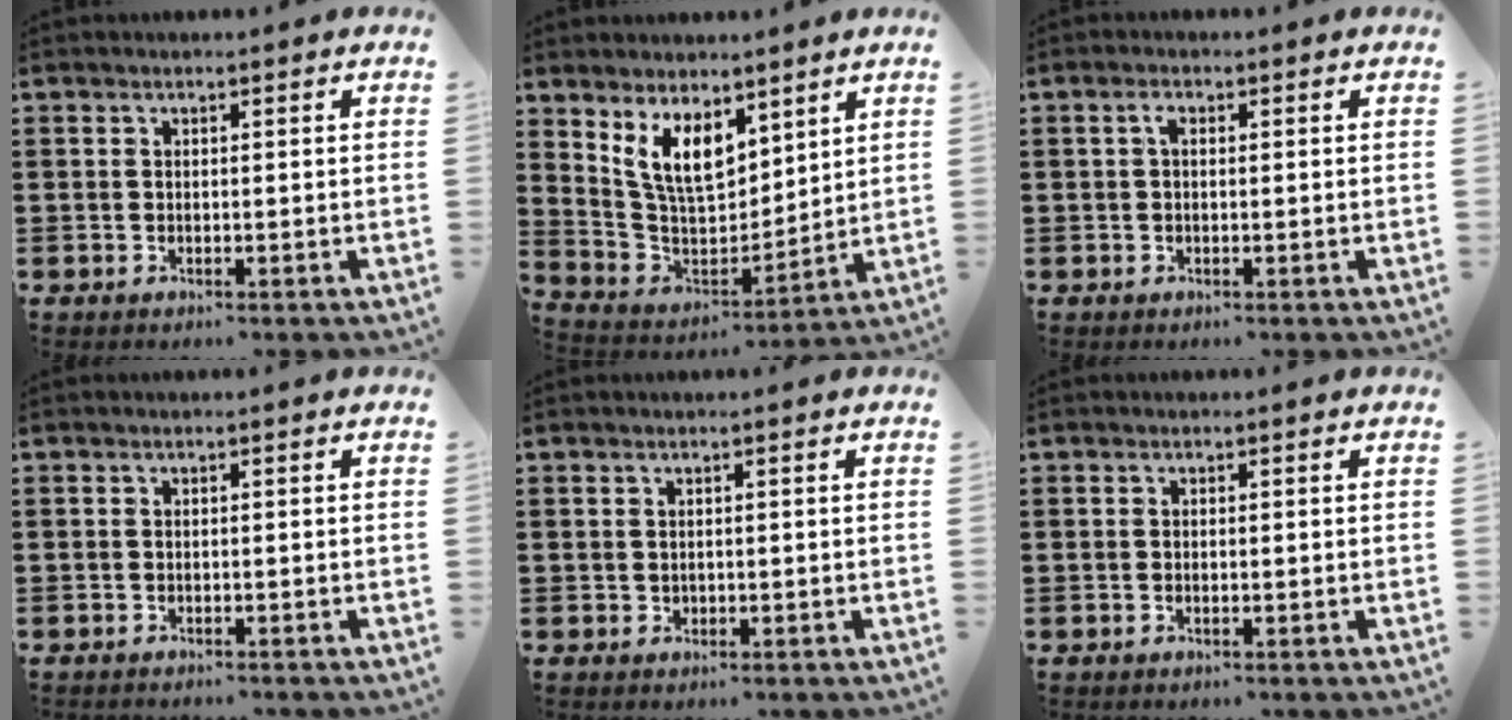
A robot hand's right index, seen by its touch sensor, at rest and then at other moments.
{"total": 8.6, "force": [5.3, 4.3, 5.2], "torque": [-0.123, -0.014, 0.102]}
{"total": 1.5, "force": [0.2, 0.7, 1.3], "torque": [-0.027, 0.005, 0.001]}
{"total": 0.6, "force": [-0.6, 0.1, 0.1], "torque": [-0.003, -0.001, -0.013]}
{"total": 0.5, "force": [0.1, 0.5, 0.1], "torque": [-0.003, 0.004, 0.001]}
{"total": 0.0}